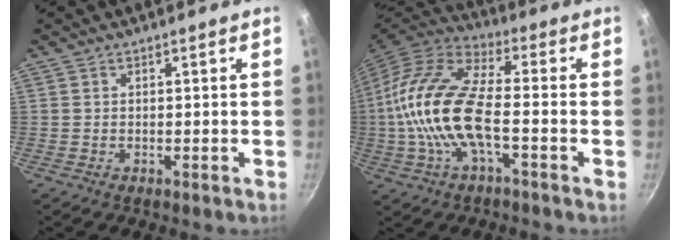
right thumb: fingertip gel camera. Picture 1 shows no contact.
{"total": 17.6, "force": [-2.6, 7.1, 15.9], "torque": [-0.312, 0.033, -0.065]}